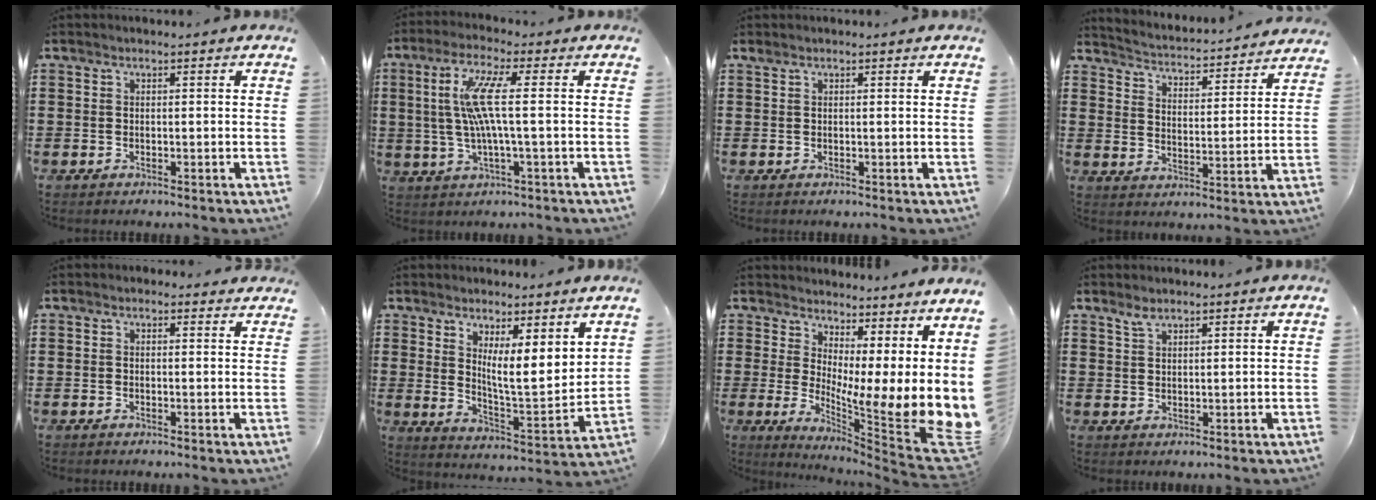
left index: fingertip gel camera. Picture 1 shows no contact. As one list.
[{"total": 9.0, "force": [0.9, 0.7, 8.9], "torque": [-0.195, -0.011, 0.001]}, {"total": 0.7, "force": [0.6, 0.0, 0.2], "torque": [-0.007, 0.000, 0.012]}, {"total": 2.9, "force": [2.8, -0.3, -0.4], "torque": [-0.015, -0.035, 0.038]}, {"total": 1.2, "force": [1.0, 0.5, 0.1], "torque": [-0.005, 0.004, 0.019]}, {"total": 5.7, "force": [4.3, 0.9, 3.6], "torque": [-0.070, -0.044, 0.069]}, {"total": 8.3, "force": [0.6, 4.5, 7.0], "torque": [-0.110, -0.056, 0.012]}, {"total": 2.3, "force": [2.0, 0.8, 0.8], "torque": [-0.021, 0.002, 0.038]}]